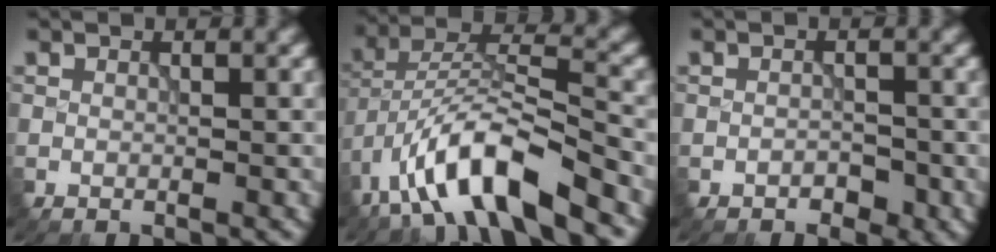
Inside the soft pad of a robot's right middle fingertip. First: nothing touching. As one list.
[{"total": 10.1, "force": [-6.1, 2.9, 7.6], "torque": [-0.131, 0.013, -0.113]}, {"total": 1.0, "force": [-0.7, 0.6, 0.4], "torque": [-0.004, 0.003, -0.010]}]